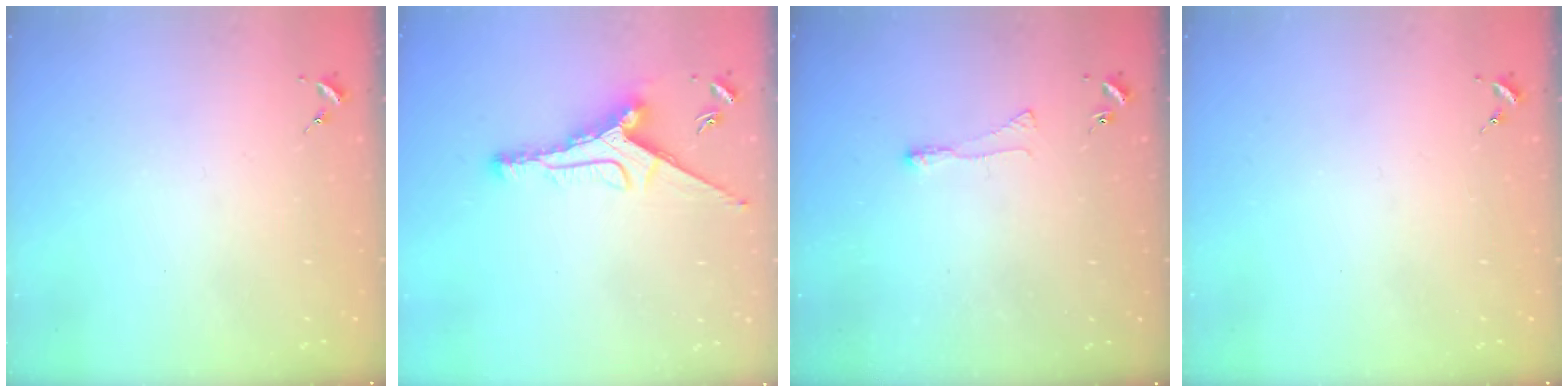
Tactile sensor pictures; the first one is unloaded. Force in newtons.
{"total": 11.4, "press": 11.4, "slide": 0.6}
{"total": 3.0, "press": 2.9, "slide": 0.6}
{"total": 0.0}